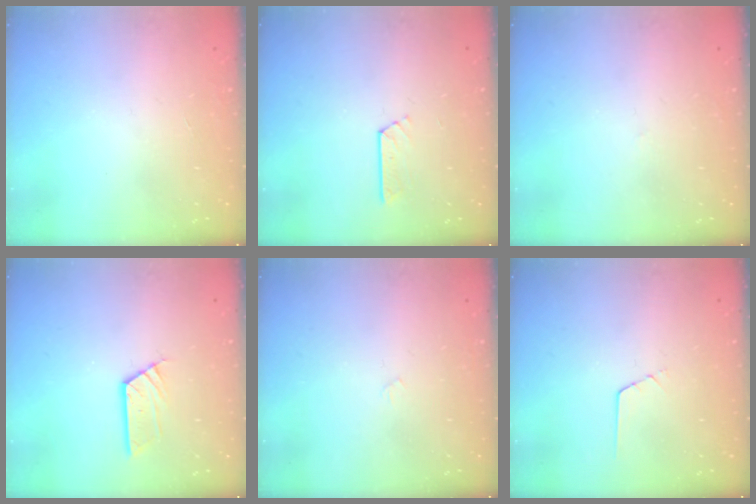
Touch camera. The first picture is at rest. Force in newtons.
{"total": 3.4, "press": 3.3, "slide": 0.4}
{"total": 2.7, "press": 2.6, "slide": 0.3}
{"total": 5.3, "press": 5.3, "slide": 0.1}
{"total": 2.8, "press": 2.8, "slide": 0.5}
{"total": 0.6, "press": 0.5, "slide": 0.2}